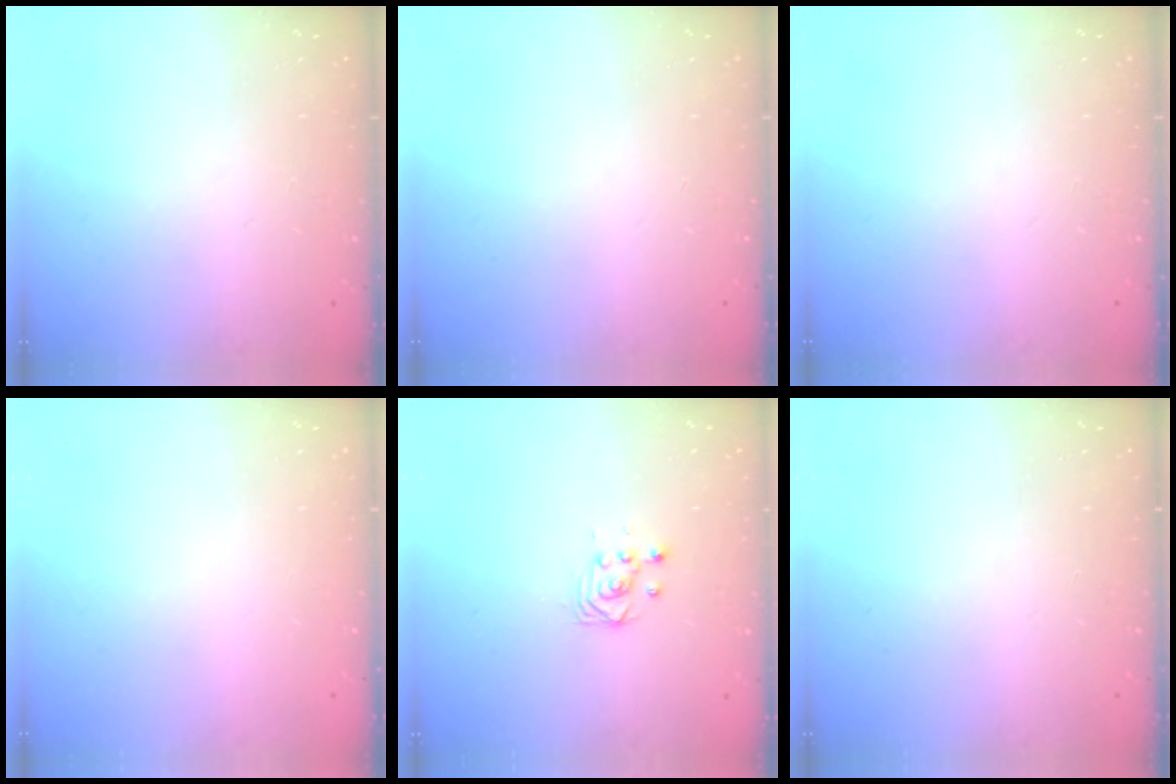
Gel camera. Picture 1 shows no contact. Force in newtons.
{"total": 0.0}
{"total": 0.0}
{"total": 0.0}
{"total": 3.4, "press": 3.3, "slide": 0.3}
{"total": 0.0}